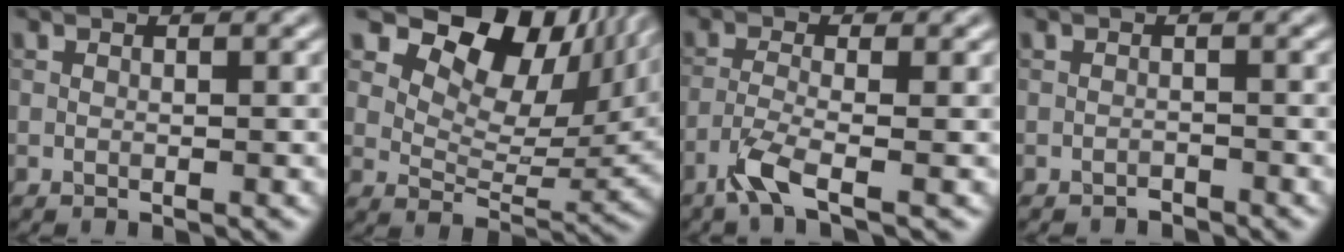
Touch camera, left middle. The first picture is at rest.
{"total": 12.7, "force": [8.1, 6.6, 7.2], "torque": [-0.119, 0.008, 0.130]}
{"total": 3.3, "force": [-2.2, 0.5, 2.4], "torque": [-0.057, -0.003, -0.058]}
{"total": 0.9, "force": [-0.9, 0.3, 0.0], "torque": [0.002, 0.001, -0.016]}